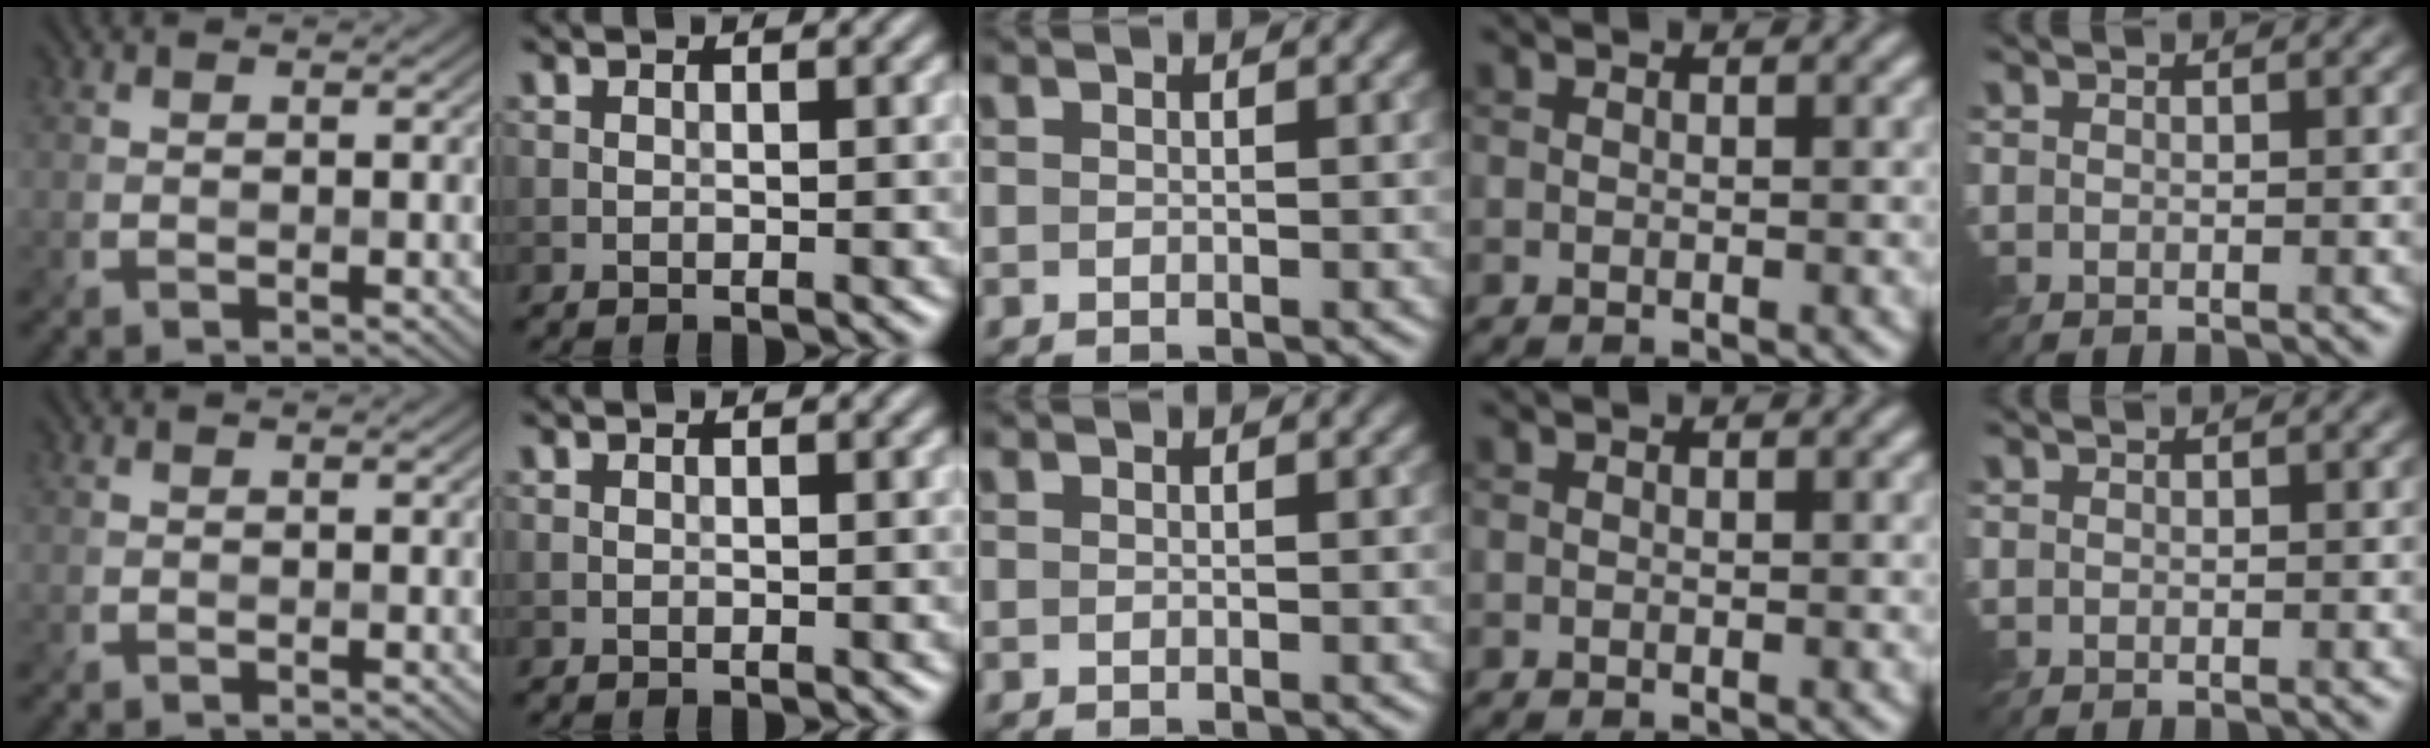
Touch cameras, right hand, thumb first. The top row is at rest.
{}